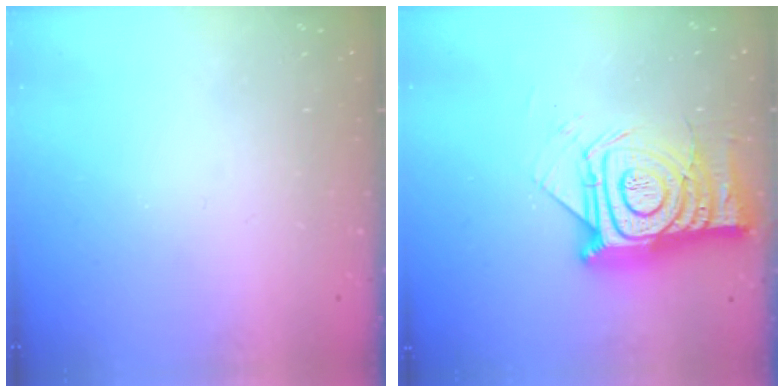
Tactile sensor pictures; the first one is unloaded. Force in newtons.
{"total": 18.4, "press": 18.4, "slide": 1.5}